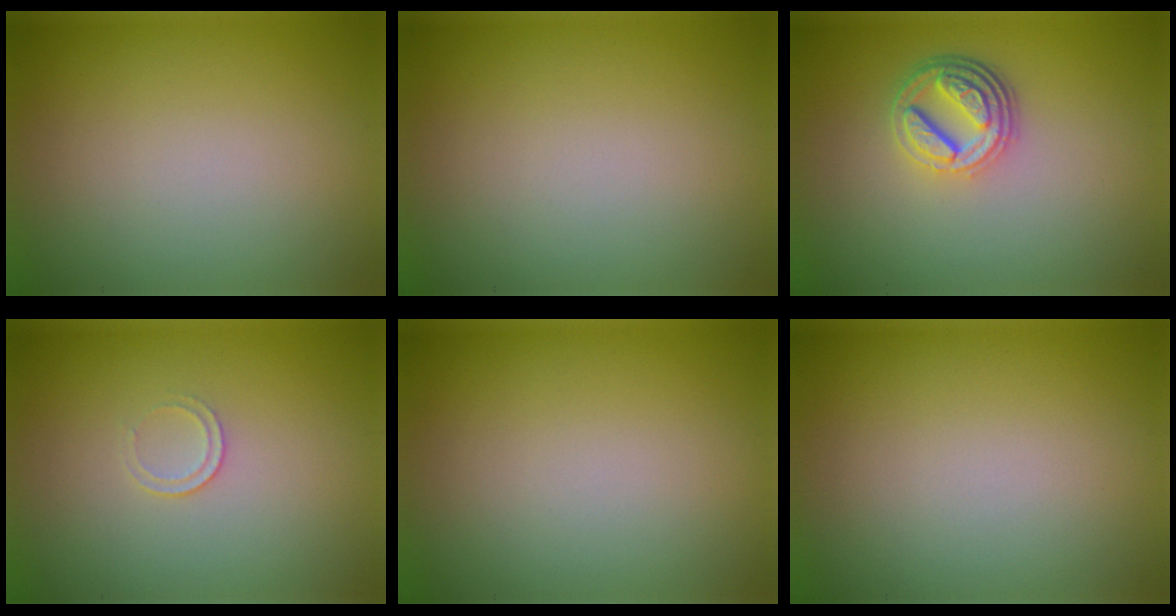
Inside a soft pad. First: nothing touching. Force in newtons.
{"total": 0.0}
{"total": 4.4, "press": 3.4, "slide": 2.9}
{"total": 0.7, "press": 0.3, "slide": 0.6}
{"total": 0.0}
{"total": 0.0}